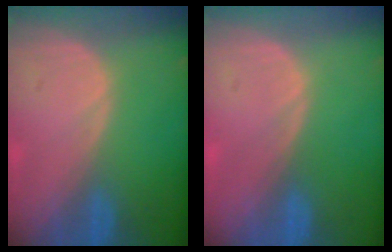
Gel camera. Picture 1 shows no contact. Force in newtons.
{"total": 0.0}